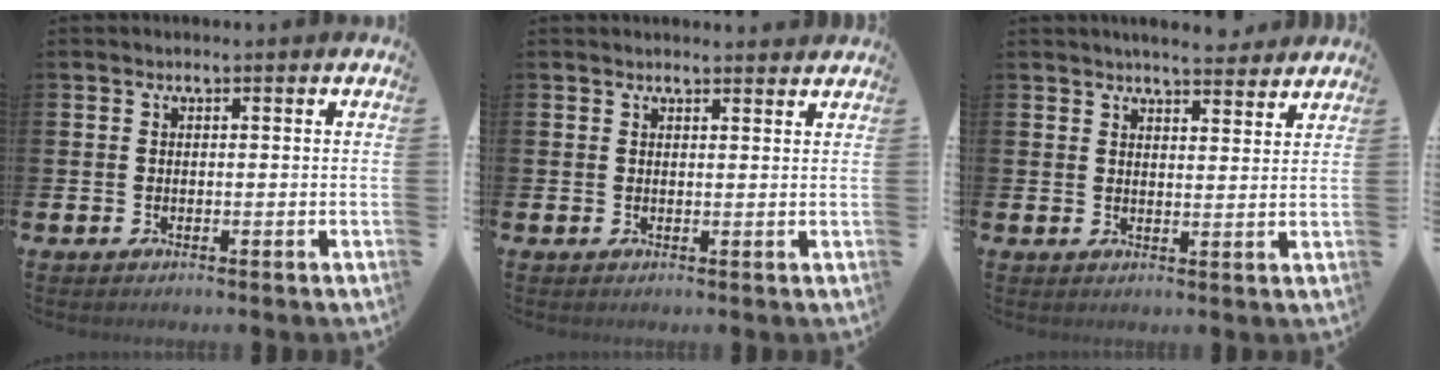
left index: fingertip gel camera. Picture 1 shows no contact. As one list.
[{"total": 1.3, "force": [1.3, 0.1, 0.0], "torque": [0.005, -0.007, 0.023]}, {"total": 4.4, "force": [4.3, 0.3, 0.7], "torque": [-0.015, -0.022, 0.078]}]